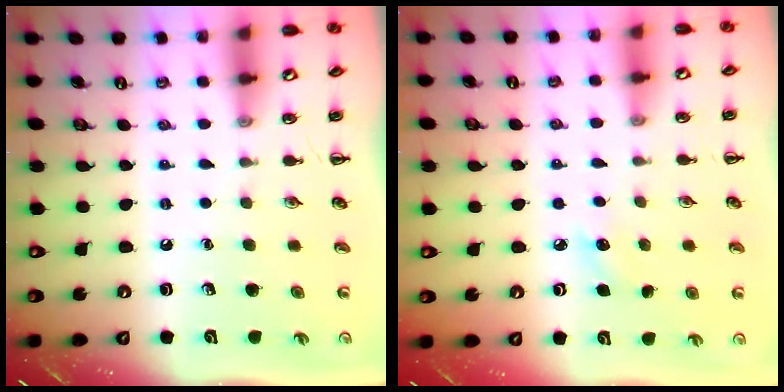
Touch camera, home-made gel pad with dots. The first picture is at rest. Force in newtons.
{"total": 6.1, "press": 5.9, "slide": 1.7}